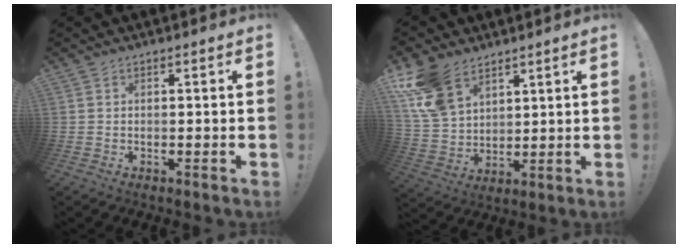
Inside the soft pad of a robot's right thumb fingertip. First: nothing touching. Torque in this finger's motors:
{"motor_torque": [0.07, 0.42, 0.83, 0.46, 0.33]}